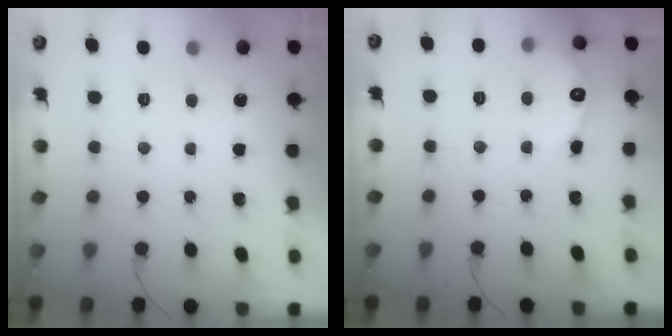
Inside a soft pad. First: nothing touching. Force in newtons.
{"total": 3.9, "press": 3.9, "slide": 0.4}